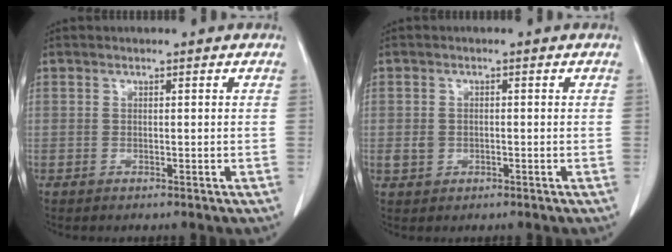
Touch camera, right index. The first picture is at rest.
{"total": 1.9, "force": [-0.3, 1.6, 1.0], "torque": [-0.019, 0.006, 0.002]}